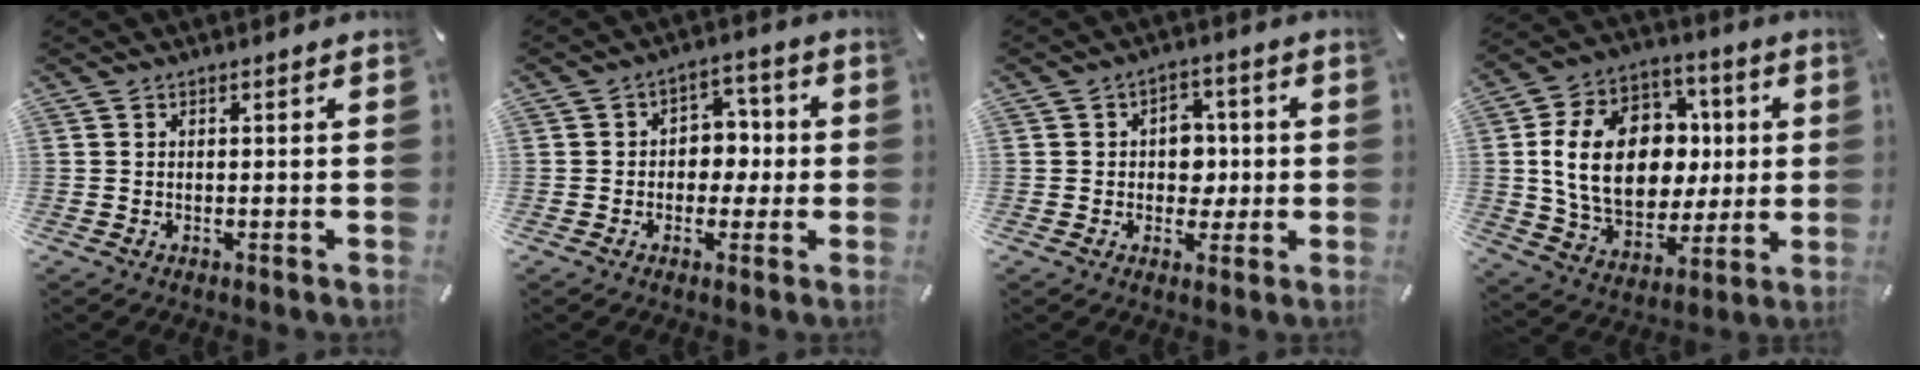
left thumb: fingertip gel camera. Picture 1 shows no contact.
{"total": 6.1, "force": [-1.4, 5.3, 2.7], "torque": [-0.035, 0.015, -0.031]}
{"total": 7.1, "force": [0.0, 6.1, 3.6], "torque": [-0.037, 0.003, -0.004]}
{"total": 20.9, "force": [1.6, 15.6, 13.8], "torque": [-0.274, 0.013, 0.036]}